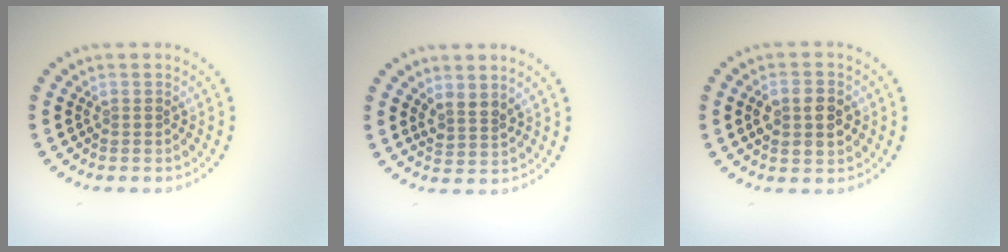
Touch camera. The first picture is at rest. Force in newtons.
{"total": 1.8, "press": 1.4, "slide": 1.2}
{"total": 3.8, "press": 3.8, "slide": 0.2}